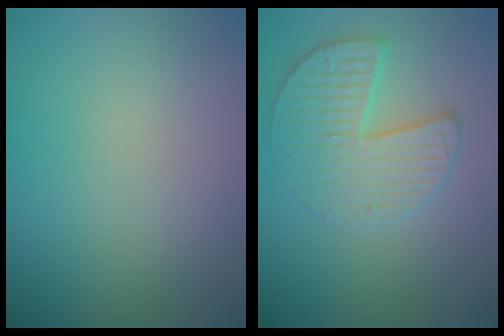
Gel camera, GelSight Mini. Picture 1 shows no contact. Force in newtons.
{"total": 3.6, "press": 3.6, "slide": 0.1}